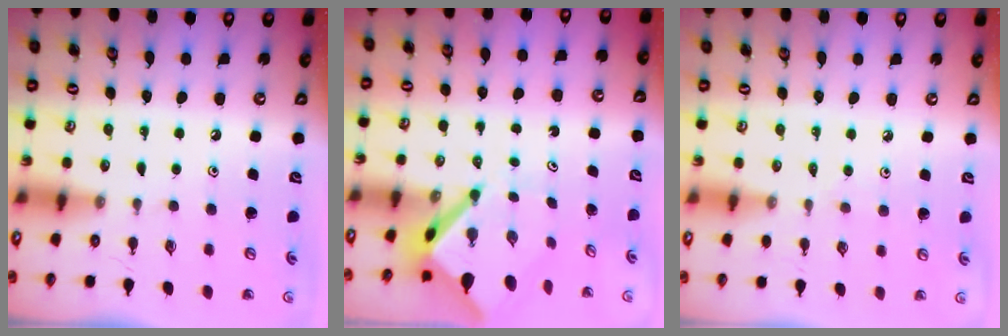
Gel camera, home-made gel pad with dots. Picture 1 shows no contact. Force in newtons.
{"total": 5.7, "press": 5.6, "slide": 0.6}
{"total": 3.3, "press": 3.3, "slide": 0.6}